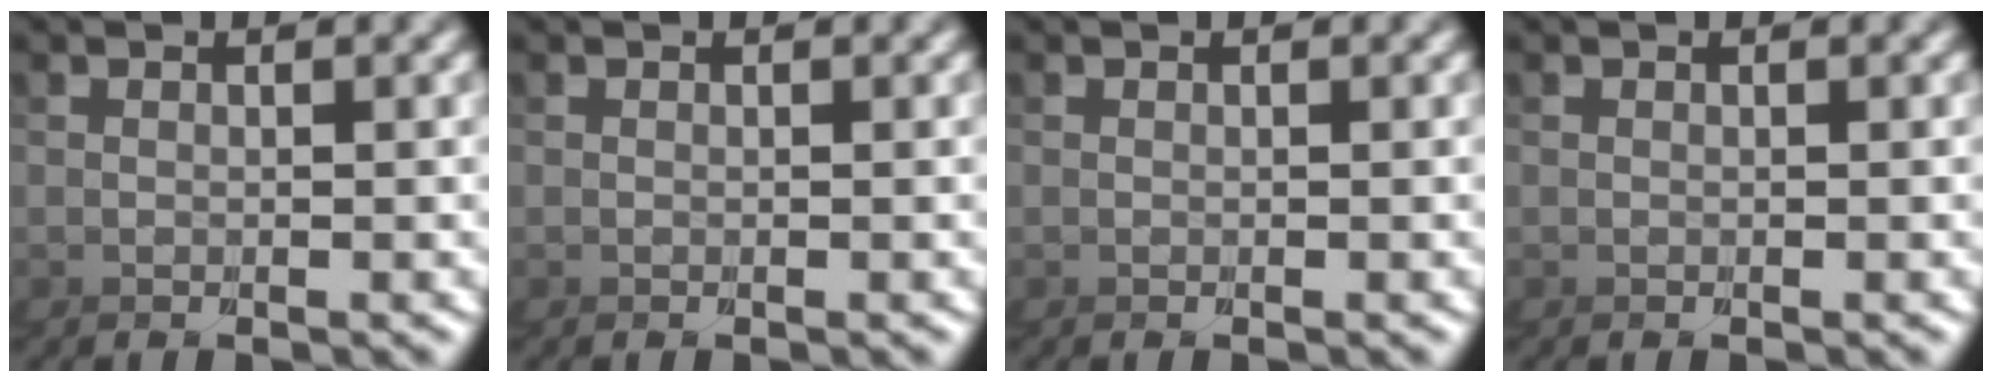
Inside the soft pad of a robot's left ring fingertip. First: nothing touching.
{"total": 0.0}
{"total": 0.0}
{"total": 0.0}